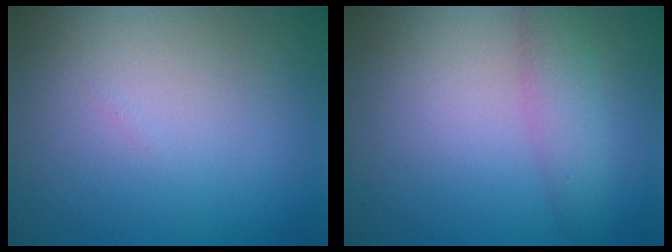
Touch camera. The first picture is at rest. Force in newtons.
{"total": 2.9, "press": 2.9, "slide": 0.1}